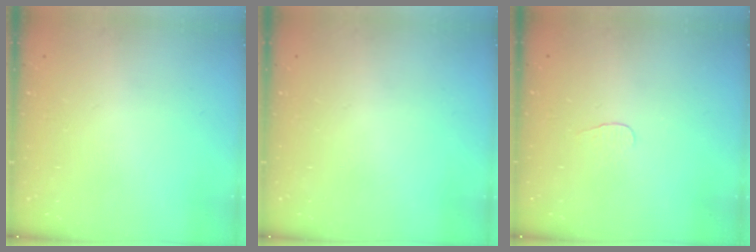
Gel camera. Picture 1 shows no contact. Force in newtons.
{"total": 0.0}
{"total": 2.8, "press": 2.7, "slide": 0.3}